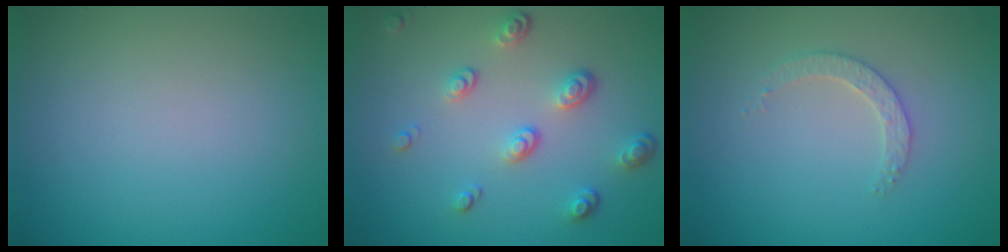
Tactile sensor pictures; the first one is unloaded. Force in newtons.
{"total": 3.4, "press": 2.5, "slide": 2.3}
{"total": 1.9, "press": 1.8, "slide": 0.6}